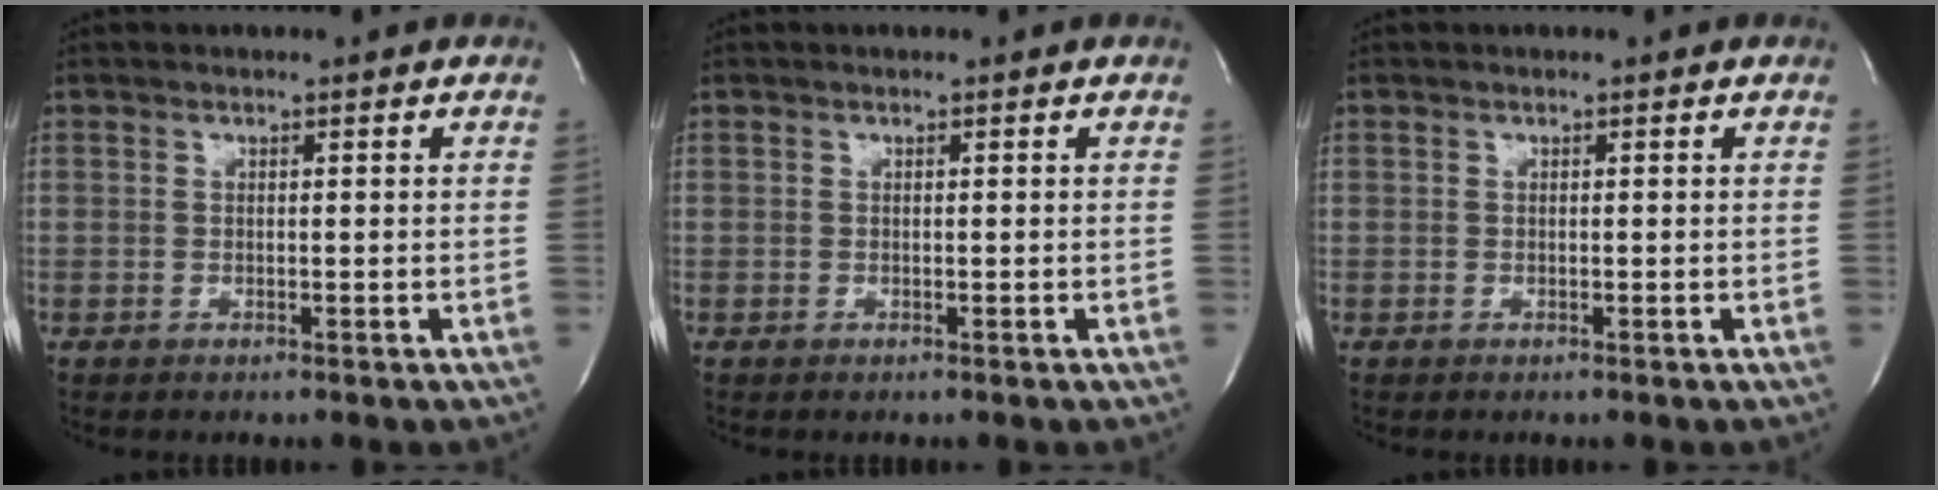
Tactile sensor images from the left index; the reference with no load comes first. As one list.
[{"total": 0.0}, {"total": 0.0}]